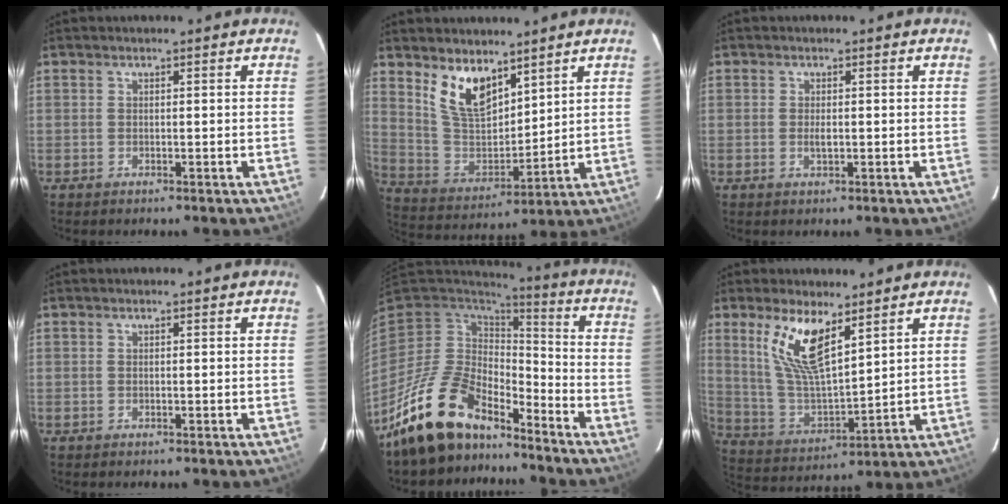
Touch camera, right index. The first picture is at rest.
{"total": 11.3, "force": [7.4, 5.2, 6.7], "torque": [-0.128, -0.004, 0.156]}
{"total": 1.4, "force": [-0.2, 0.7, 1.3], "torque": [-0.024, -0.002, -0.002]}
{"total": 0.0}
{"total": 16.2, "force": [-12.9, 6.8, 7.0], "torque": [-0.154, -0.004, -0.227]}
{"total": 12.7, "force": [7.2, 4.1, 9.7], "torque": [-0.195, 0.000, 0.152]}